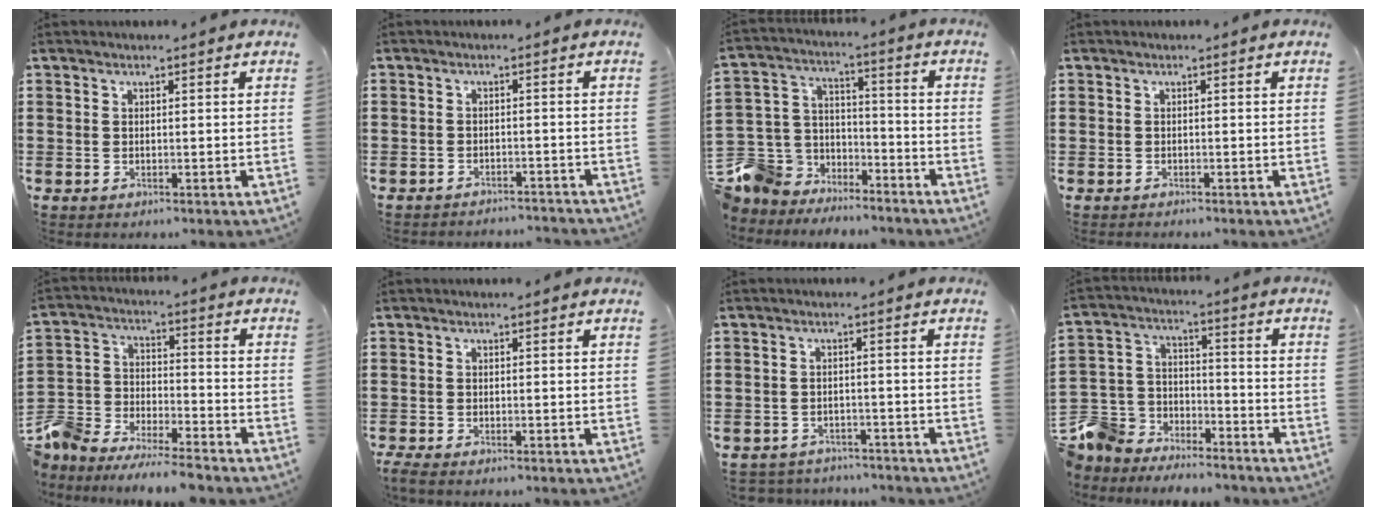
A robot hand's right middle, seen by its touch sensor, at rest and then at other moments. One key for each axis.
{"total": 2.5, "fx": -2.5, "fy": 0.2, "fz": -0.3, "tx": -0.002, "ty": 0.000, "tz": -0.055}
{"total": 8.8, "fx": -6.6, "fy": 5.8, "fz": -0.4, "tx": -0.043, "ty": 0.005, "tz": -0.133}
{"total": 0.6, "fx": -0.5, "fy": 0.2, "fz": -0.1, "tx": 0.001, "ty": 0.002, "tz": -0.012}
{"total": 7.5, "fx": -7.3, "fy": 1.7, "fz": 0.5, "tx": -0.029, "ty": 0.012, "tz": -0.155}
{"total": 1.0, "fx": -0.9, "fy": 0.0, "fz": 0.5, "tx": -0.017, "ty": -0.008, "tz": -0.018}
{"total": 2.4, "fx": -2.4, "fy": 0.4, "fz": -0.2, "tx": -0.005, "ty": -0.002, "tz": -0.053}
{"total": 8.3, "fx": -7.2, "fy": 4.2, "fz": -0.4, "tx": -0.031, "ty": 0.012, "tz": -0.148}